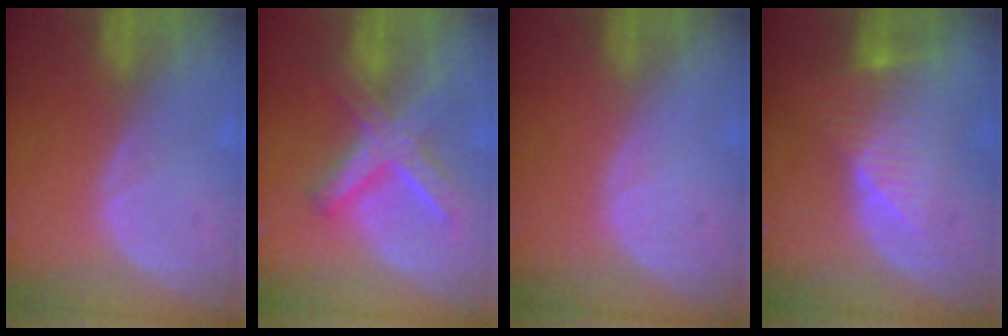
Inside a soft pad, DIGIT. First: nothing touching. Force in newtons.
{"total": 8.4, "press": 8.4, "slide": 0.8}
{"total": 0.0}
{"total": 8.0, "press": 6.9, "slide": 4.0}